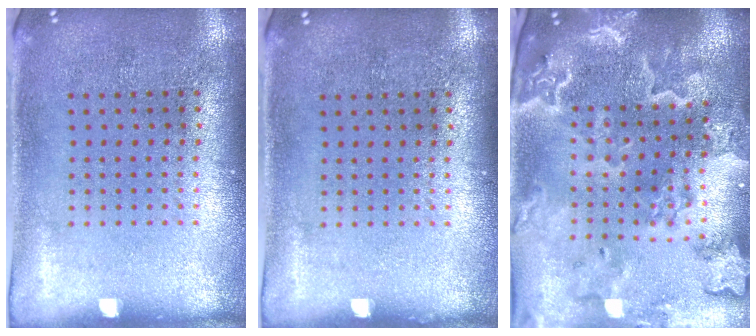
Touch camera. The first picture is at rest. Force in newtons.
{"total": 0.0}
{"total": 4.0, "press": 3.4, "slide": 2.1}